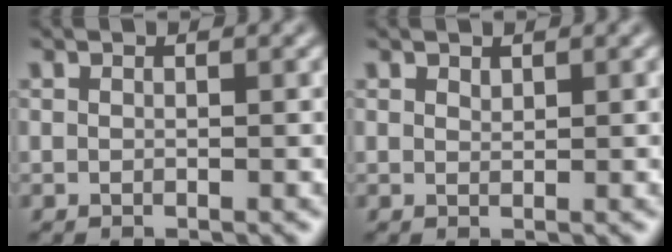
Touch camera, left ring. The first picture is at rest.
{"total": 0.6, "force": [0.5, 0.2, 0.2], "torque": [-0.004, -0.003, 0.012]}